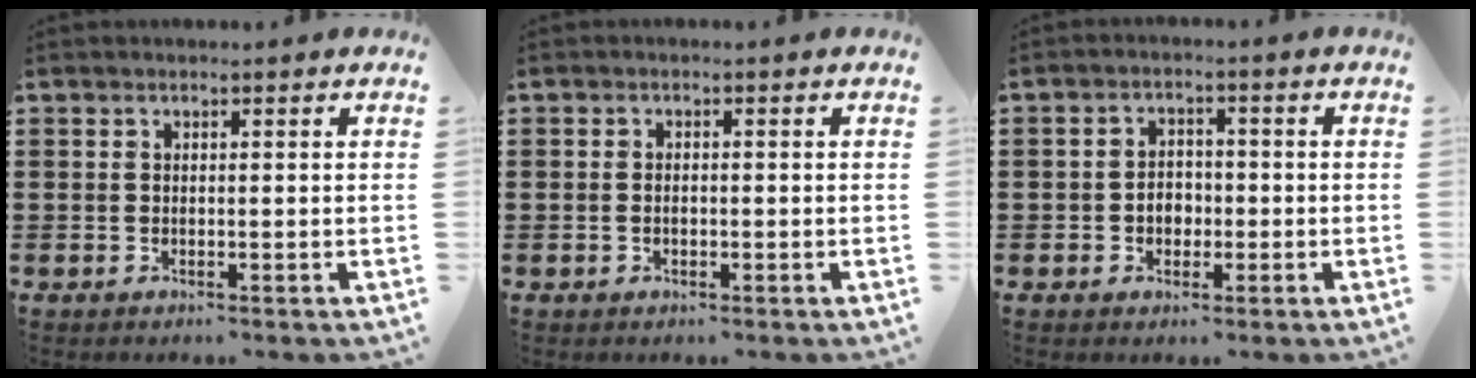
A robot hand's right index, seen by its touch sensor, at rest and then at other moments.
{"total": 1.0, "force": [-0.3, 0.4, 0.9], "torque": [-0.019, -0.001, -0.006]}
{"total": 3.0, "force": [-0.8, 2.4, 1.7], "torque": [-0.038, 0.005, -0.018]}